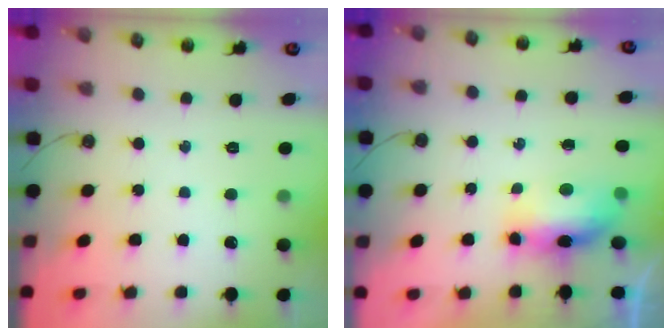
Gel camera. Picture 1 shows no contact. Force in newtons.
{"total": 10.0, "press": 9.0, "slide": 4.2}